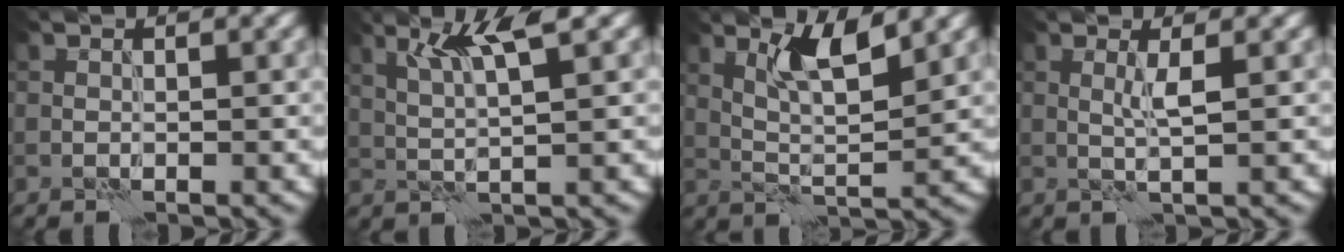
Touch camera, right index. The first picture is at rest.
{"total": 4.3, "force": [2.0, 0.3, 3.8], "torque": [-0.073, 0.001, 0.042]}
{"total": 4.5, "force": [2.3, 0.8, 3.8], "torque": [-0.078, -0.005, 0.043]}
{"total": 1.6, "force": [0.4, -0.1, 1.5], "torque": [-0.035, 0.000, 0.005]}